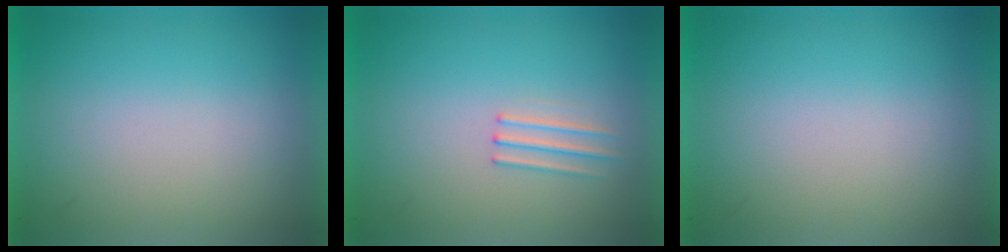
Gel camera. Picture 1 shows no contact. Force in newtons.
{"total": 1.2}
{"total": 0.0}